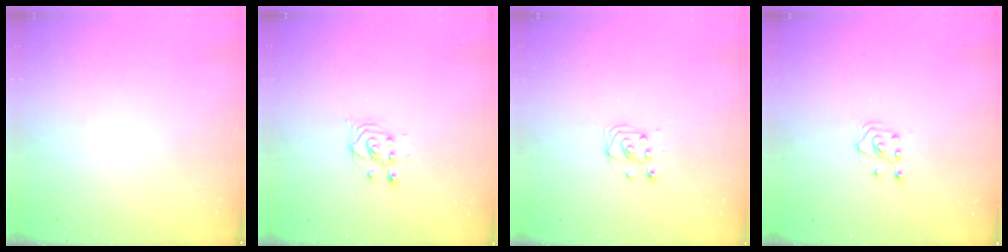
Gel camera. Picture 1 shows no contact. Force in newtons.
{"total": 2.5, "press": 2.5, "slide": 0.2}
{"total": 2.9, "press": 2.9, "slide": 0.4}
{"total": 2.5, "press": 2.4, "slide": 0.9}